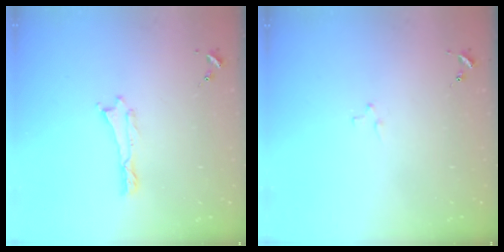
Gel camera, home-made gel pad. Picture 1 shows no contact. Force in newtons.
{"total": 2.1, "press": 2.1, "slide": 0.2}